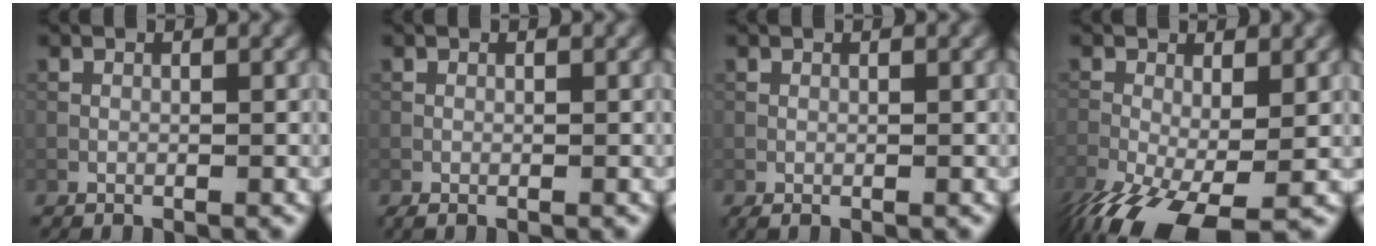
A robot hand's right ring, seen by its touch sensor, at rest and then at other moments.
{"total": 0.0}
{"total": 0.0}
{"total": 9.9, "force": [-5.0, 3.9, 7.5], "torque": [-0.163, -0.046, -0.081]}